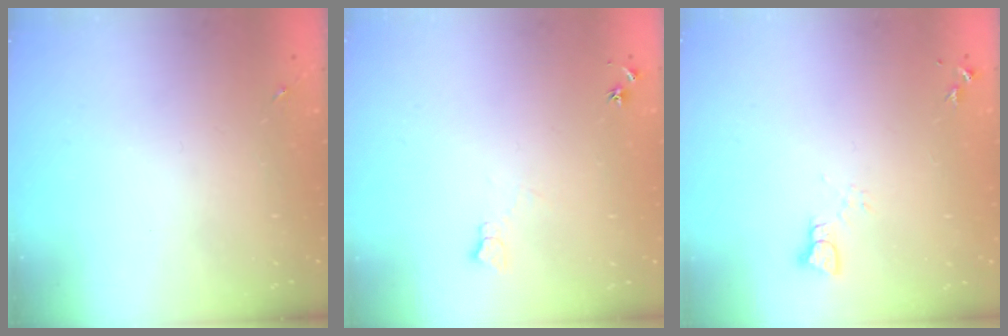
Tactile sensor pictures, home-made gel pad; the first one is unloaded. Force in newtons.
{"total": 6.2, "press": 6.1, "slide": 0.8}
{"total": 2.2, "press": 2.2, "slide": 0.2}